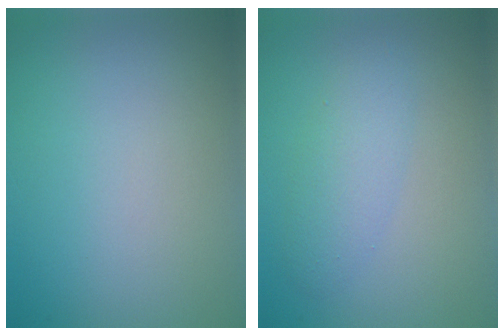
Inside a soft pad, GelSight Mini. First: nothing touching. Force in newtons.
{"total": 2.4, "press": 2.4, "slide": 0.1}